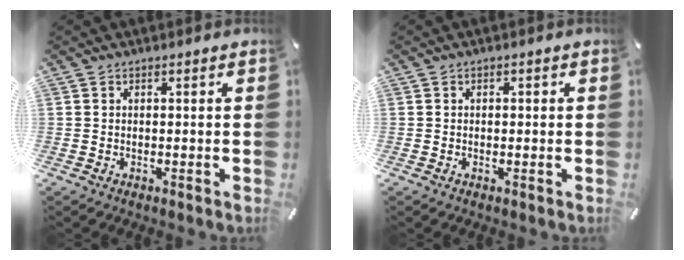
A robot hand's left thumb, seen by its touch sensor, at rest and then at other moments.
{"total": 0.6, "force": [-0.1, 0.4, 0.3], "torque": [-0.006, 0.003, -0.003]}